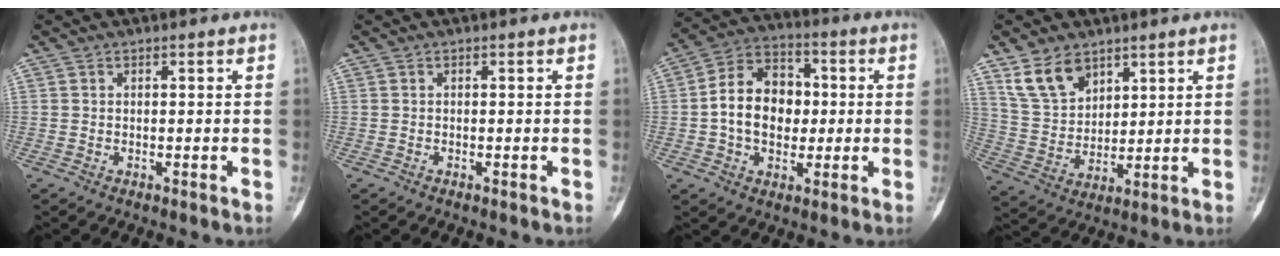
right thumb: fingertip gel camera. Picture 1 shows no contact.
{"total": 0.0}
{"total": 13.1, "force": [-0.2, 9.7, 8.8], "torque": [-0.113, 0.028, -0.011]}
{"total": 9.7, "force": [6.3, 5.9, 4.4], "torque": [-0.068, -0.028, 0.133]}